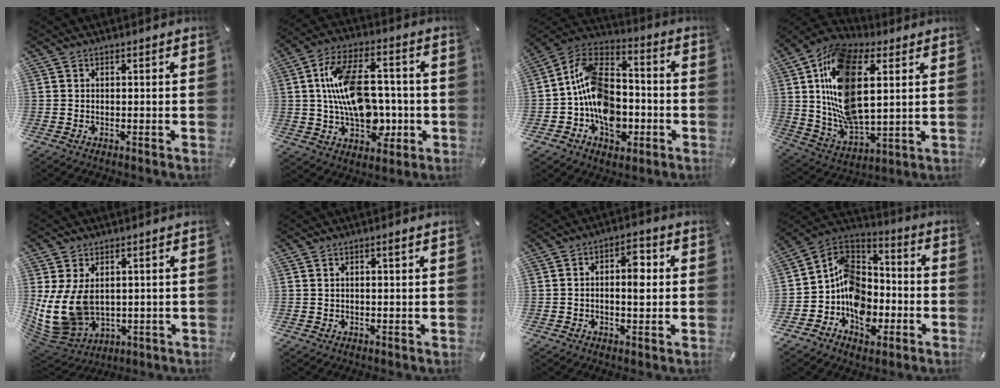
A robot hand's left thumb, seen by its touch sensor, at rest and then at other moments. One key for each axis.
{"total": 17.8, "fx": -0.3, "fy": 11.6, "fz": 13.6, "tx": -0.250, "ty": 0.020, "tz": -0.004}
{"total": 16.5, "fx": -3.9, "fy": 12.0, "fz": 10.6, "tx": -0.204, "ty": 0.029, "tz": -0.070}
{"total": 20.1, "fx": 6.3, "fy": 11.6, "fz": 15.2, "tx": -0.336, "ty": -0.023, "tz": 0.109}
{"total": 12.0, "fx": 1.8, "fy": 9.3, "fz": 7.4, "tx": -0.175, "ty": -0.021, "tz": 0.035}
{"total": 1.3, "fx": 0.7, "fy": 0.1, "fz": 1.1, "tx": -0.021, "ty": -0.001, "tz": 0.011}
{"total": 6.5, "fx": 0.5, "fy": 3.4, "fz": 5.5, "tx": -0.072, "ty": 0.003, "tz": 0.001}
{"total": 12.5, "fx": -4.8, "fy": 10.1, "fz": 5.6, "tx": -0.119, "ty": 0.022, "tz": -0.086}